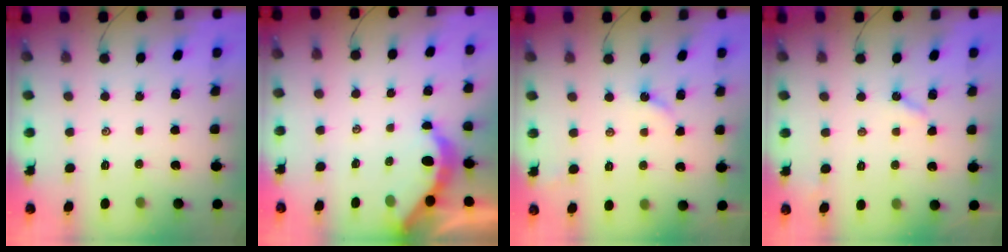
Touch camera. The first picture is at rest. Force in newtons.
{"total": 3.9, "press": 3.9, "slide": 0.5}
{"total": 2.8, "press": 2.8, "slide": 0.3}
{"total": 3.2, "press": 3.2, "slide": 0.4}